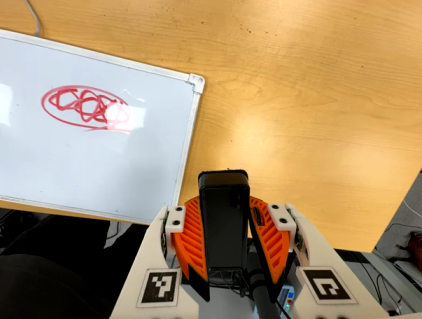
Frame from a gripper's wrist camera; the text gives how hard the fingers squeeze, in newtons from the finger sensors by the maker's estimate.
{"total": 7.5, "left": 6.7, "right": 8.3}